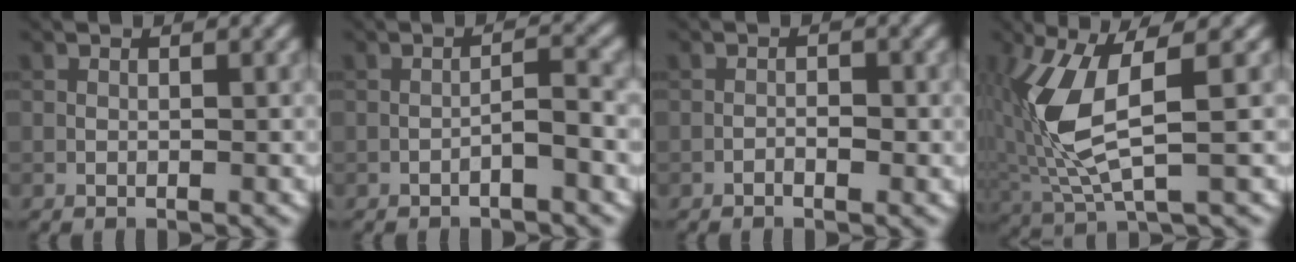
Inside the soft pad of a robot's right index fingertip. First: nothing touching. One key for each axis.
{"total": 1.7, "fx": -1.1, "fy": 0.1, "fz": 1.3, "tx": -0.021, "ty": 0.010, "tz": -0.021}
{"total": 1.2, "fx": -0.6, "fy": 0.5, "fz": 0.8, "tx": -0.011, "ty": 0.002, "tz": -0.012}
{"total": 6.7, "fx": 1.2, "fy": 2.2, "fz": 6.2, "tx": -0.161, "ty": -0.008, "tz": 0.033}